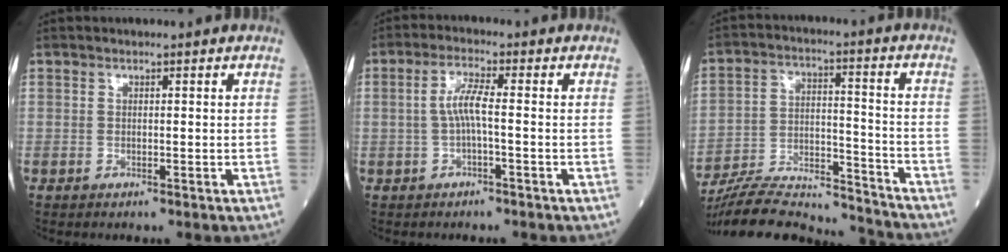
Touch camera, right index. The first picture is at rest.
{"total": 4.1, "force": [-0.4, 0.3, 4.1], "torque": [-0.083, 0.010, -0.006]}
{"total": 19.0, "force": [-18.2, 2.3, 4.8], "torque": [-0.104, 0.011, -0.291]}